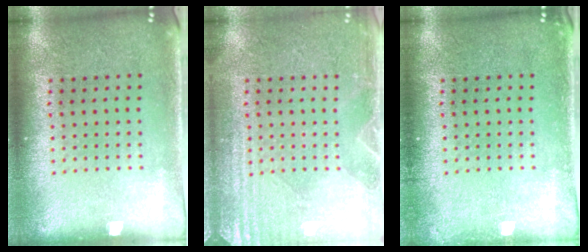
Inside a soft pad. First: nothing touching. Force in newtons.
{"total": 3.4, "press": 3.4, "slide": 0.5}
{"total": 0.6, "press": 0.6, "slide": 0.1}